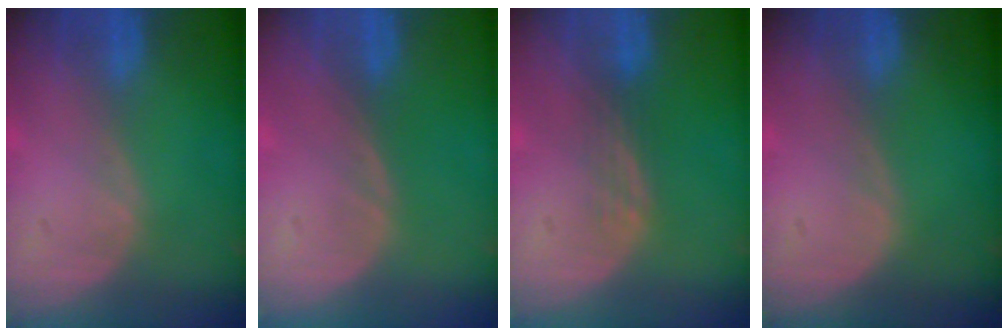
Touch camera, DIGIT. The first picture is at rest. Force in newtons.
{"total": 0.0}
{"total": 1.8, "press": 1.7, "slide": 0.2}
{"total": 0.0}